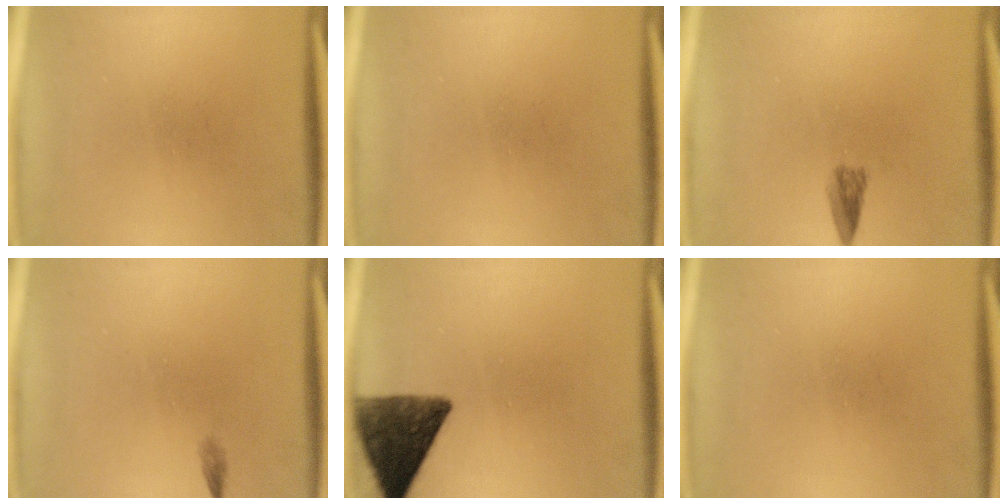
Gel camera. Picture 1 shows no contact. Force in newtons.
{"total": 0.0}
{"total": 2.0}
{"total": 0.6}
{"total": 11.1}
{"total": 0.0}